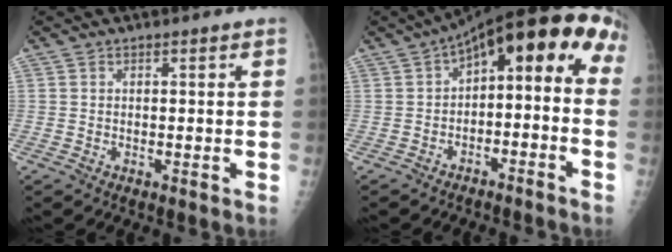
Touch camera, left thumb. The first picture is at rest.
{"total": 13.4, "force": [-1.8, 7.0, 11.3], "torque": [-0.135, 0.079, -0.026]}